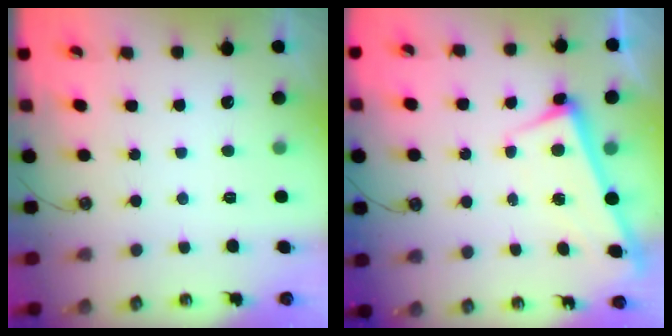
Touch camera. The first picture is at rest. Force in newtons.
{"total": 2.8, "press": 2.7, "slide": 0.4}